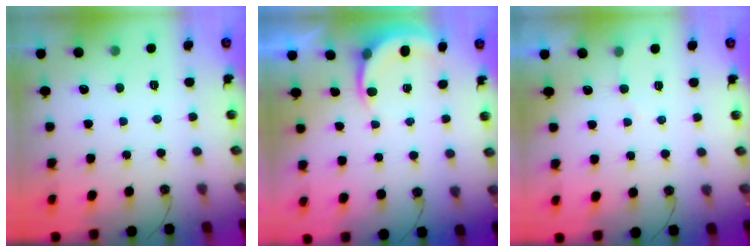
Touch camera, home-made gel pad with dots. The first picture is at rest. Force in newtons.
{"total": 5.0, "press": 5.0, "slide": 0.4}
{"total": 1.7, "press": 1.7, "slide": 0.2}